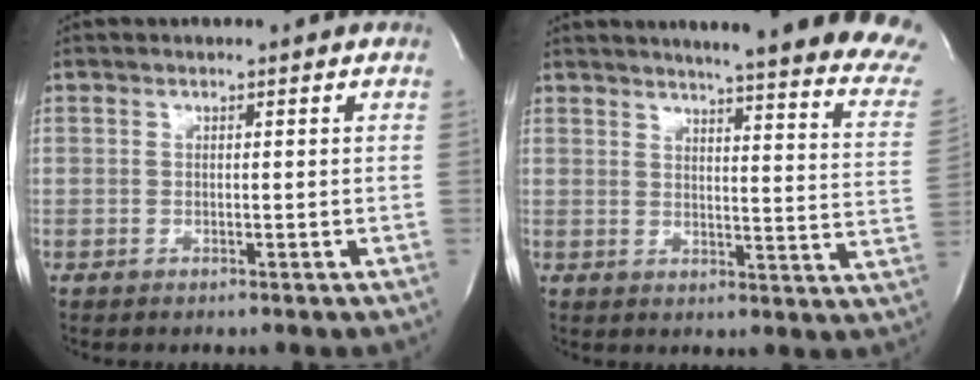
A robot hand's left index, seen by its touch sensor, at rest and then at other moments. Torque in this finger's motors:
{"motor_torque": [0.14, -0.24, 0.63, 0.13]}